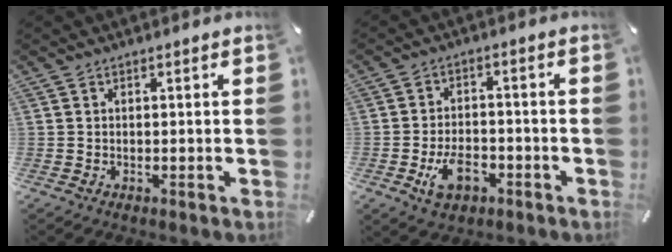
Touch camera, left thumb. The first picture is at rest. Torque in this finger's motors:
{"motor_torque": [0.42, 1.34, 0.19, -0.02, 0.20]}